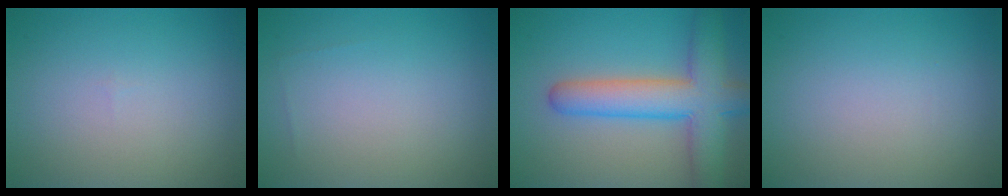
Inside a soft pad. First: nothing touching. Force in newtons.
{"total": 0.0}
{"total": 7.8, "press": 7.8, "slide": 0.3}
{"total": 0.0}